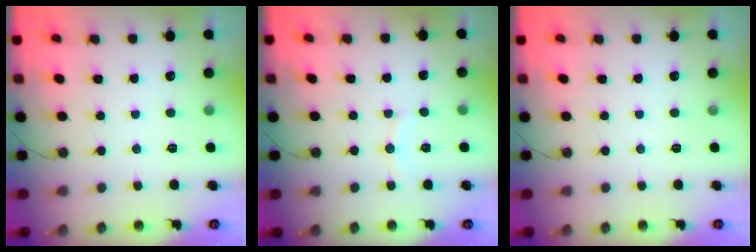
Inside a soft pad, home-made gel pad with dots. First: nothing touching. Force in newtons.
{"total": 5.2, "press": 5.2, "slide": 0.6}
{"total": 0.0}